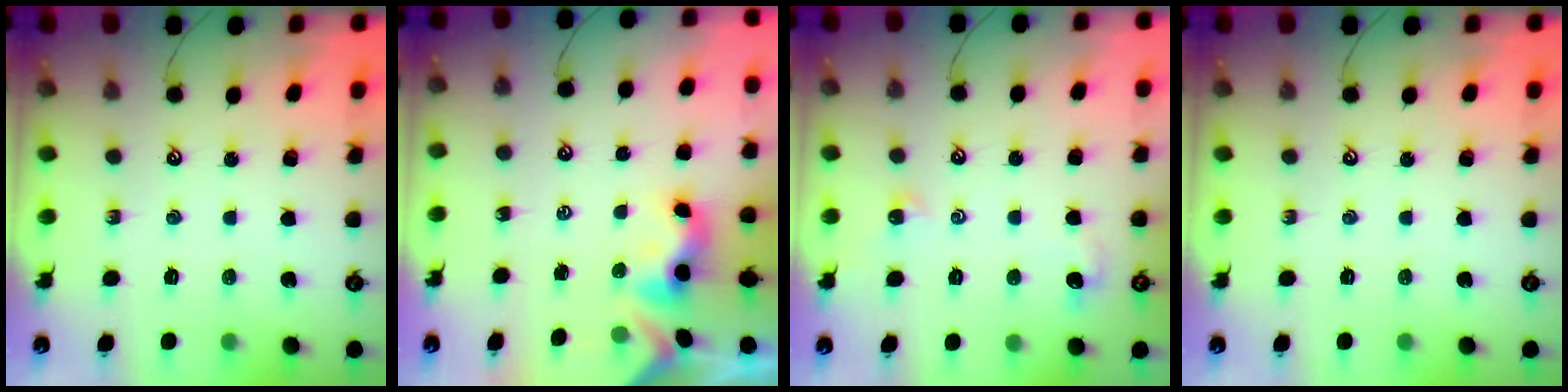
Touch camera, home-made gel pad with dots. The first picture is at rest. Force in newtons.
{"total": 3.0, "press": 2.9, "slide": 0.6}
{"total": 2.0, "press": 1.9, "slide": 0.5}
{"total": 0.0}